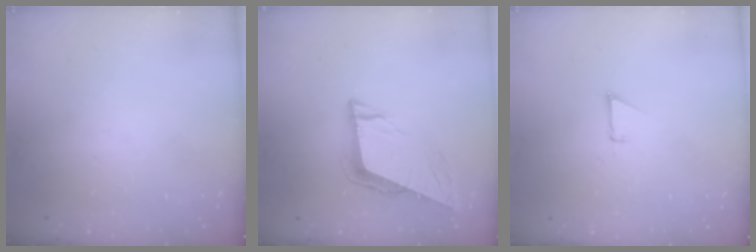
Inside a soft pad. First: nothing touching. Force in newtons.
{"total": 8.9, "press": 8.4, "slide": 2.7}
{"total": 0.8, "press": 0.8, "slide": 0.1}